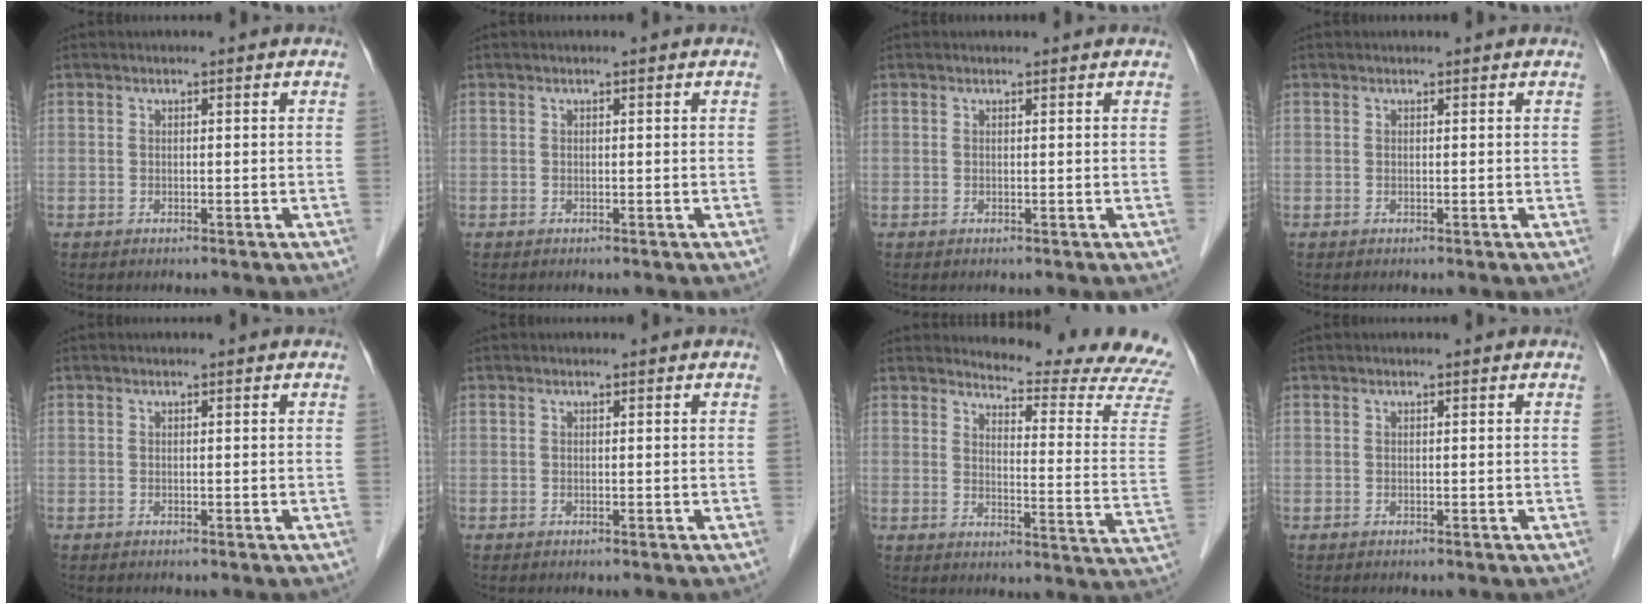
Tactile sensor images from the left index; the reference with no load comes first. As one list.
[{"total": 0.0}, {"total": 1.7, "force": [1.6, 0.3, 0.3], "torque": [-0.013, 0.013, 0.015]}, {"total": 1.2, "force": [1.2, 0.2, 0.2], "torque": [-0.011, 0.010, 0.011]}, {"total": 0.0}, {"total": 0.0}, {"total": 16.6, "force": [16.3, -0.6, 3.3], "torque": [-0.043, -0.141, 0.173]}, {"total": 0.0}]